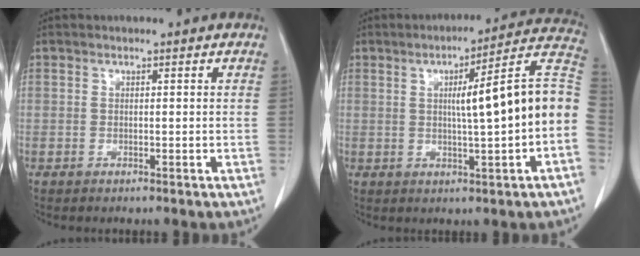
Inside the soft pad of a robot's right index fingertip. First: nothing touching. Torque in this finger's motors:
{"motor_torque": [1.10, -0.50, 0.41, 0.11]}